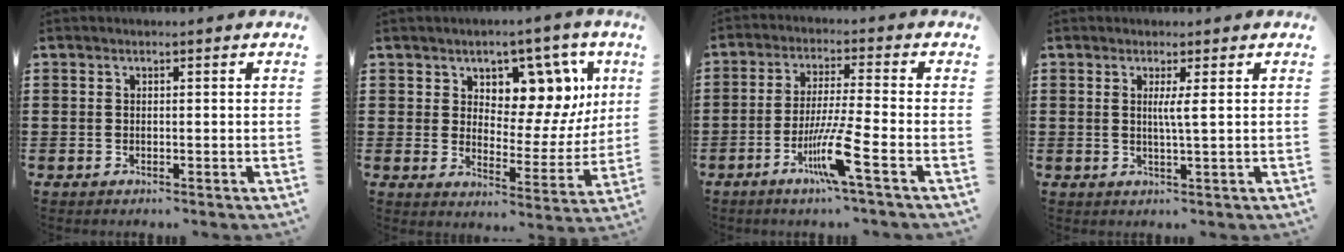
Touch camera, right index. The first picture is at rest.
{"total": 8.8, "force": [5.6, 5.3, 4.1], "torque": [-0.077, -0.042, 0.094]}
{"total": 8.2, "force": [-4.1, -0.2, 7.2], "torque": [-0.144, -0.015, -0.080]}
{"total": 2.4, "force": [0.5, -0.4, 2.3], "torque": [-0.045, -0.007, 0.005]}